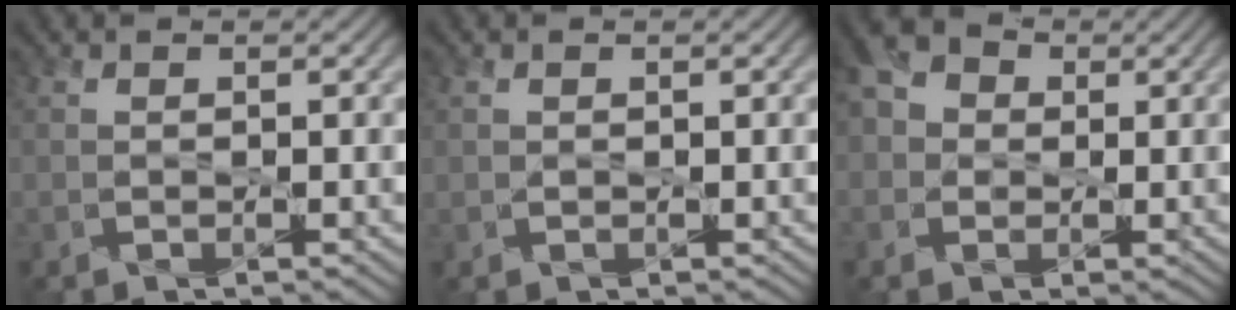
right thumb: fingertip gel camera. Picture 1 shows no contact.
{"total": 0.5, "force": [0.2, 0.3, -0.4], "torque": [0.005, 0.000, 0.003]}
{"total": 4.7, "force": [0.6, 4.3, 2.0], "torque": [-0.056, 0.009, -0.003]}